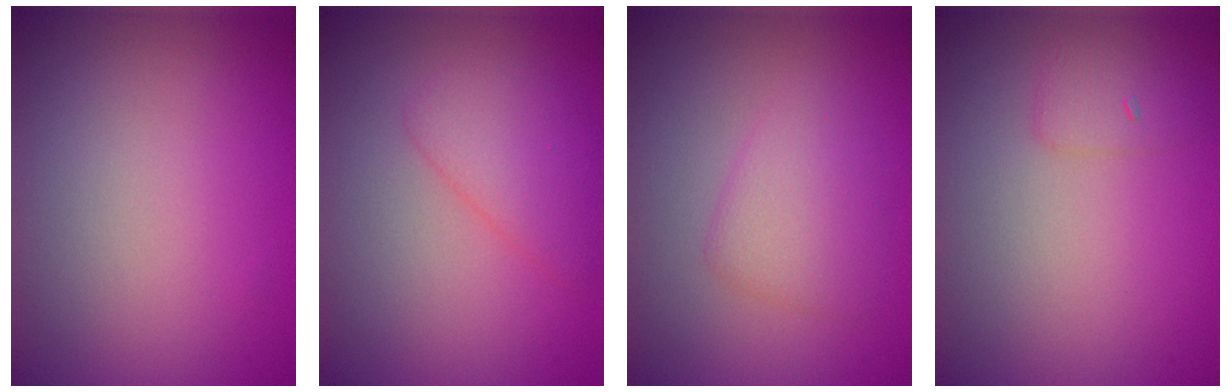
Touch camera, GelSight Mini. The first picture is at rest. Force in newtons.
{"total": 3.0, "press": 3.0, "slide": 0.2}
{"total": 2.7, "press": 2.7, "slide": 0.1}
{"total": 1.6, "press": 1.6, "slide": 0.0}